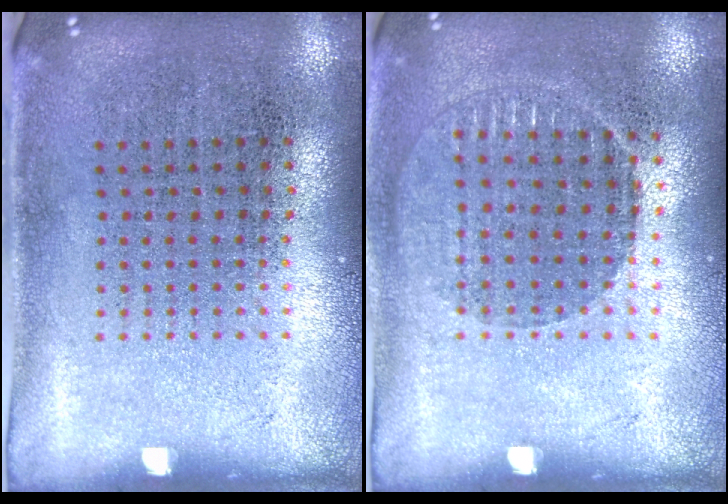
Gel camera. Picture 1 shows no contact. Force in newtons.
{"total": 1.0, "press": 1.0, "slide": 0.1}